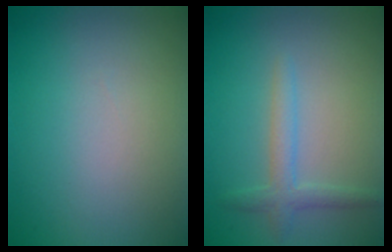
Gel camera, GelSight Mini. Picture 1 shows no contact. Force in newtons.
{"total": 2.1, "press": 2.1, "slide": 0.2}